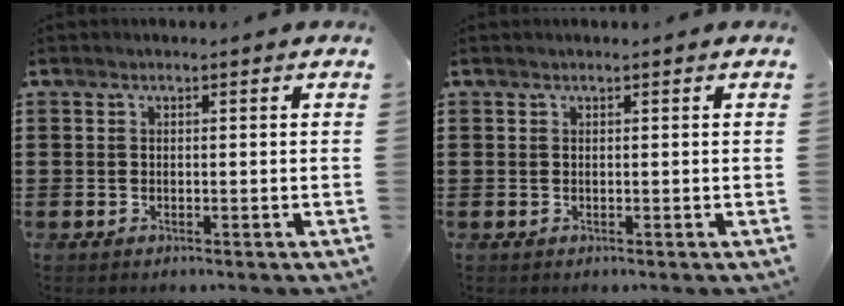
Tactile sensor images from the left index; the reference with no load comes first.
{"total": 0.0}